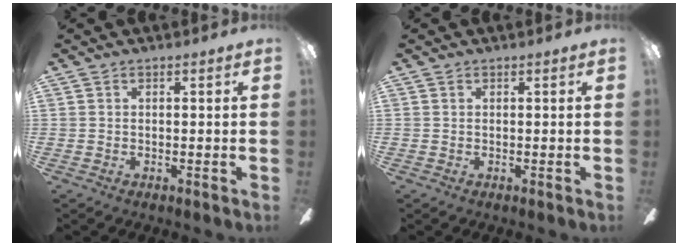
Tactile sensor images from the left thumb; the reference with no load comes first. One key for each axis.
{"total": 0.0}